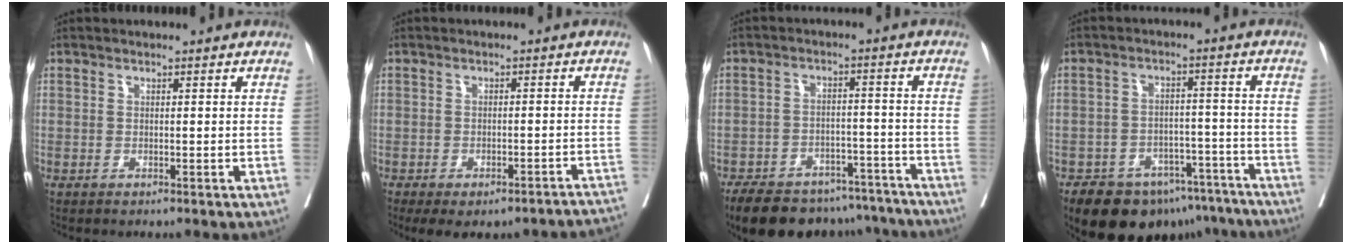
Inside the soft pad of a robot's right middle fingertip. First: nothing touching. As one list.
[{"total": 11.3, "force": [-9.8, 2.7, 4.9], "torque": [-0.047, 0.018, -0.111]}, {"total": 18.9, "force": [-16.0, 7.4, 6.7], "torque": [-0.117, 0.005, -0.217]}, {"total": 15.8, "force": [-12.4, 8.0, 5.7], "torque": [-0.079, 0.021, -0.164]}]